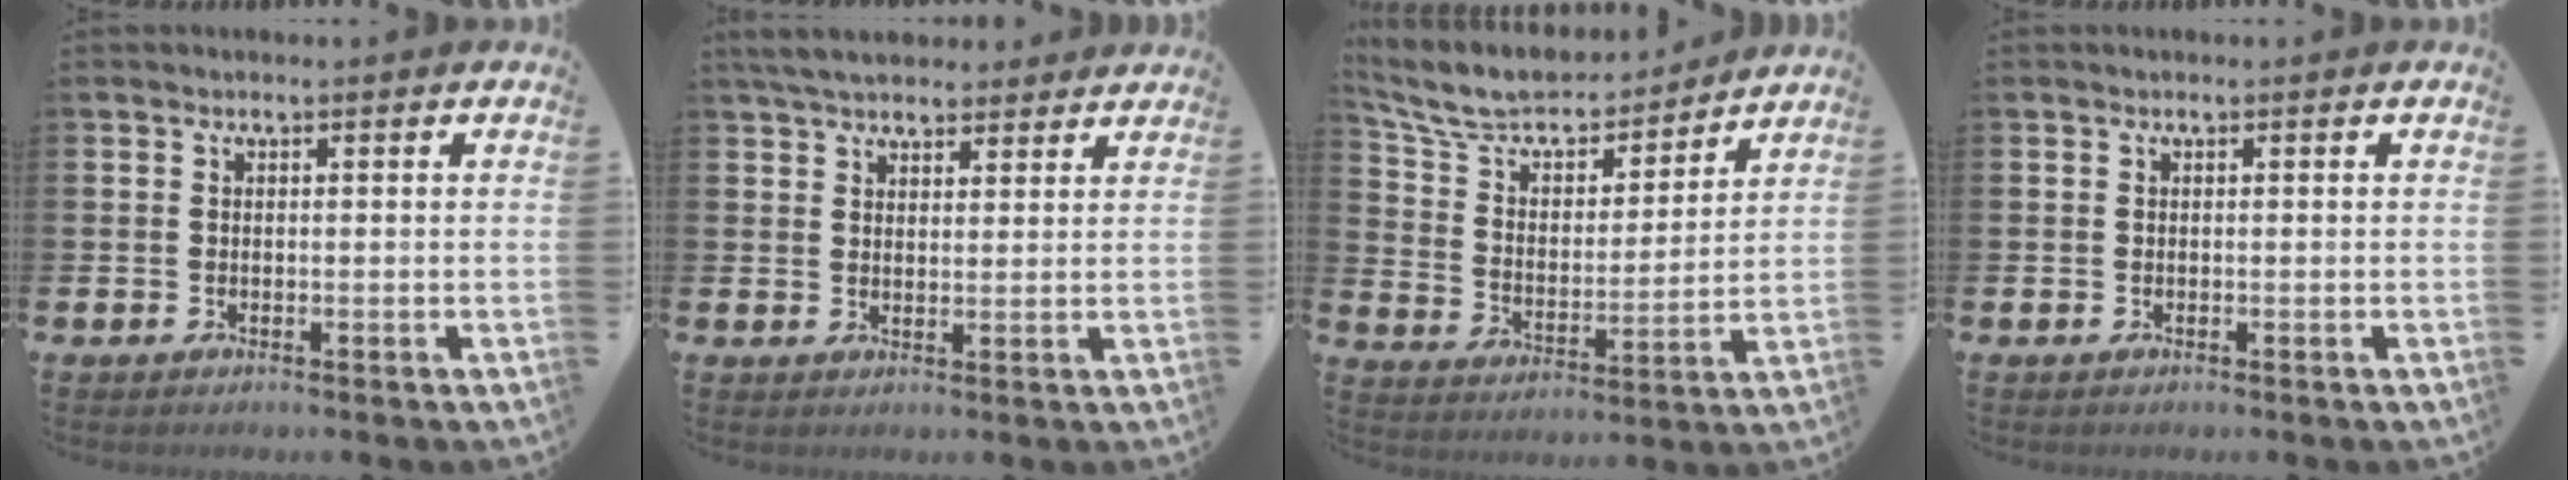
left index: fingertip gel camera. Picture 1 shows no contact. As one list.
[{"total": 5.0, "force": [4.6, 1.4, 1.2], "torque": [-0.035, -0.012, 0.086]}, {"total": 8.8, "force": [8.0, 2.7, 2.4], "torque": [-0.095, -0.053, 0.141]}, {"total": 0.0}]